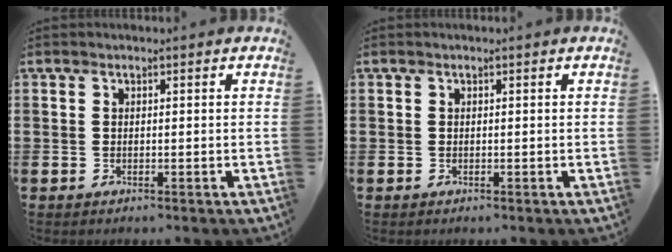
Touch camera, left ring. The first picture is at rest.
{"total": 0.0}